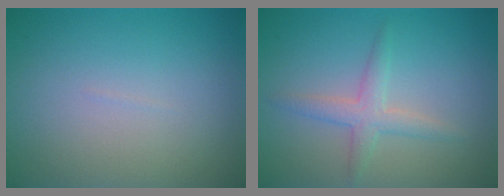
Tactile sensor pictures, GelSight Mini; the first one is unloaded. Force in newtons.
{"total": 2.4, "press": 2.4, "slide": 0.0}